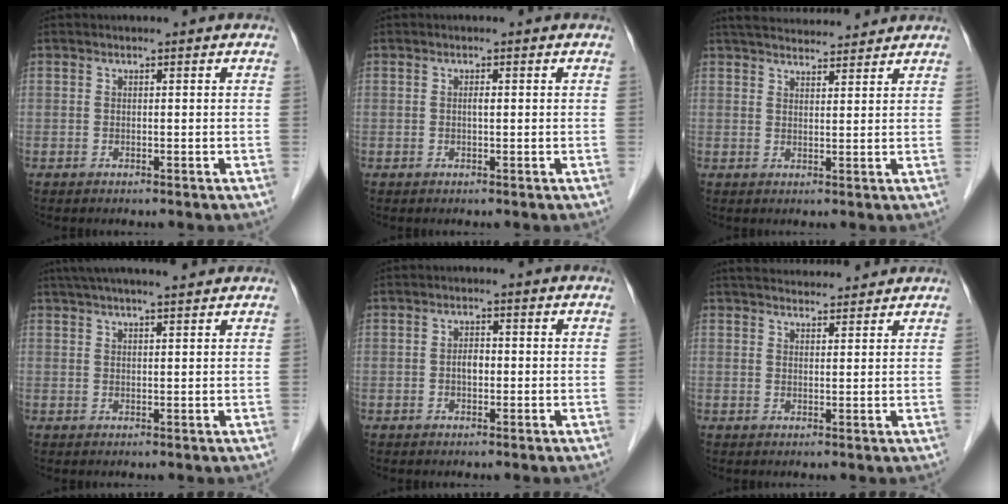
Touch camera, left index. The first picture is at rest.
{"total": 0.7, "force": [0.0, 0.1, 0.7], "torque": [-0.013, -0.001, -0.002]}
{"total": 11.6, "force": [10.9, 1.7, 3.6], "torque": [-0.059, 0.030, 0.159]}
{"total": 9.6, "force": [8.2, 0.8, 4.9], "torque": [-0.076, 0.030, 0.113]}
{"total": 1.8, "force": [-0.3, 1.0, 1.4], "torque": [-0.022, 0.003, -0.007]}
{"total": 9.1, "force": [8.7, 1.4, 2.5], "torque": [-0.035, 0.026, 0.119]}